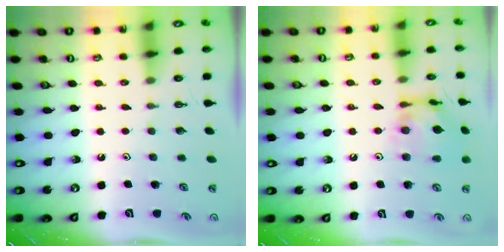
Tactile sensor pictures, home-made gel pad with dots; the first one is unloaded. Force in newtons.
{"total": 13.8, "press": 13.8, "slide": 1.2}